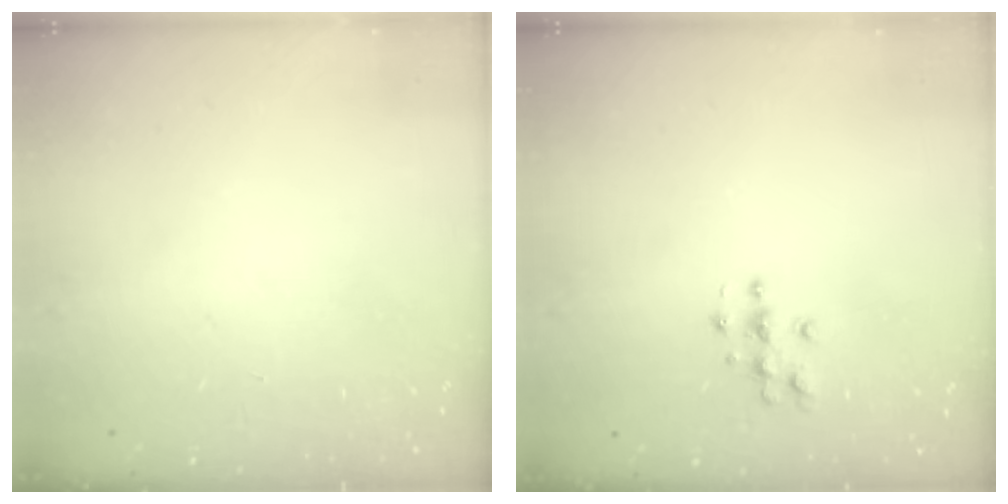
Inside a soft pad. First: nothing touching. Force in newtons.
{"total": 4.1, "press": 4.1, "slide": 0.5}